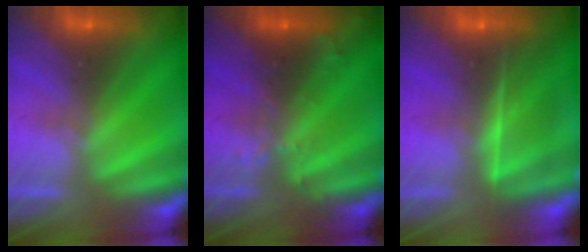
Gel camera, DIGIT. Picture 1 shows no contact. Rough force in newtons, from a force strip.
{"total": 2.9}
{"total": 8.6}